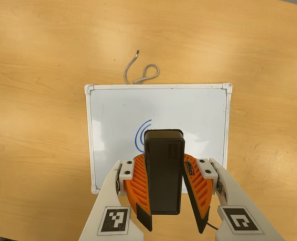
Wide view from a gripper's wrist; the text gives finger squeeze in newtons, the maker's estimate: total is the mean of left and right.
{"total": 9.8, "left": 9.1, "right": 10.5}